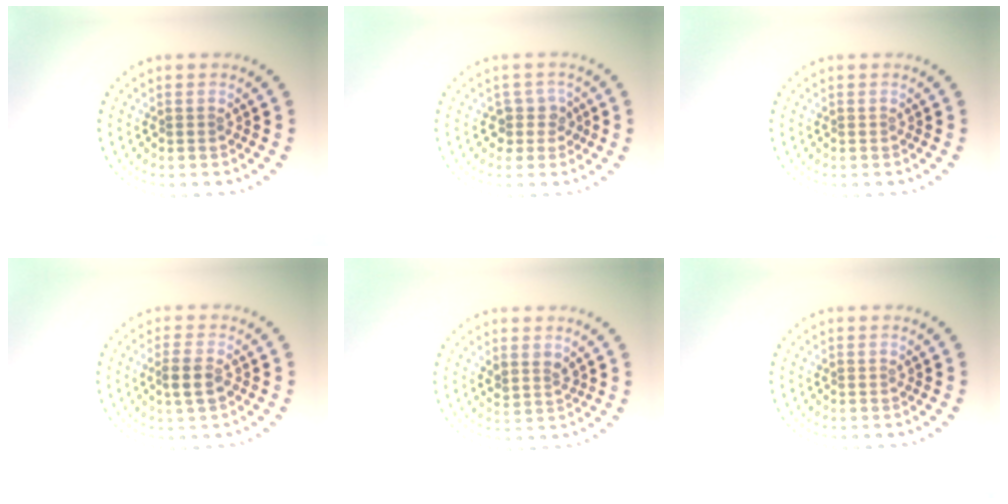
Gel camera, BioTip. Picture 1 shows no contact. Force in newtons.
{"total": 1.9, "press": 1.6, "slide": 1.1}
{"total": 0.0}
{"total": 1.9, "press": 1.8, "slide": 0.7}
{"total": 1.5, "press": 1.2, "slide": 0.8}
{"total": 0.0}